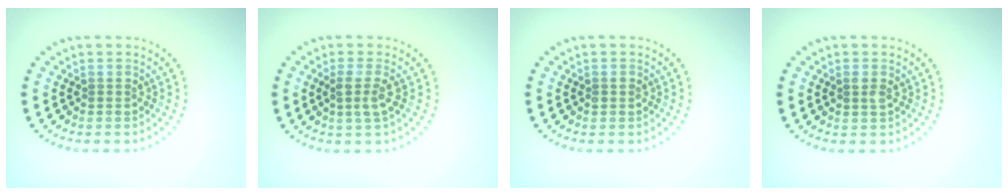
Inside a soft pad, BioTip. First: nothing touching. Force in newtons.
{"total": 2.0, "press": 1.6, "slide": 1.2}
{"total": 1.0, "press": 1.0, "slide": 0.1}
{"total": 1.0, "press": 1.0, "slide": 0.1}